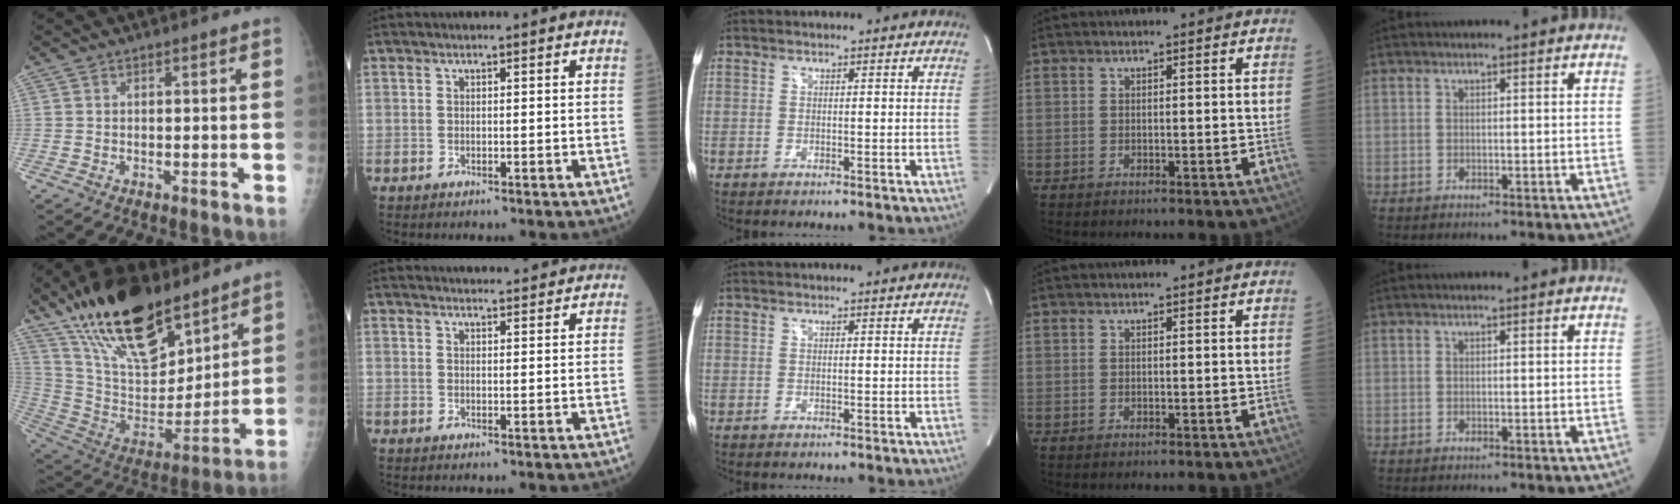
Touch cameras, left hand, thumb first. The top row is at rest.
{"thumb": {"total": 25.5, "force": [17.9, 10.6, 14.8], "torque": [-0.229, -0.067, 0.320]}, "index": {"total": 10.8, "force": [10.5, 1.0, 2.5], "torque": [-0.028, 0.024, 0.125]}}